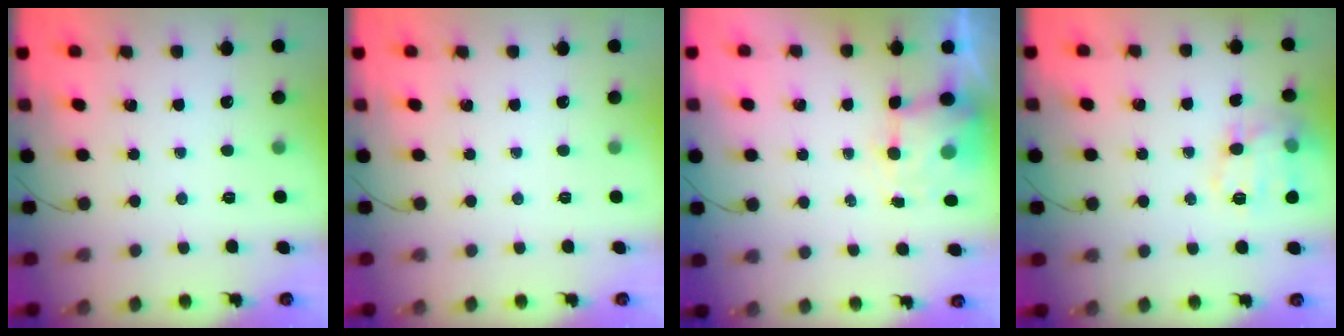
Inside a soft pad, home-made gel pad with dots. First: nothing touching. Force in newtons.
{"total": 0.0}
{"total": 5.1, "press": 5.1, "slide": 0.6}
{"total": 13.7, "press": 13.6, "slide": 0.7}